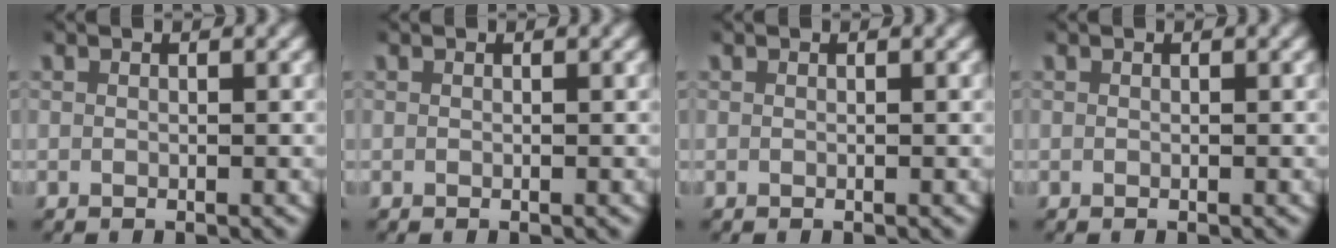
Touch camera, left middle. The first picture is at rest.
{"total": 0.0}
{"total": 0.0}
{"total": 0.0}